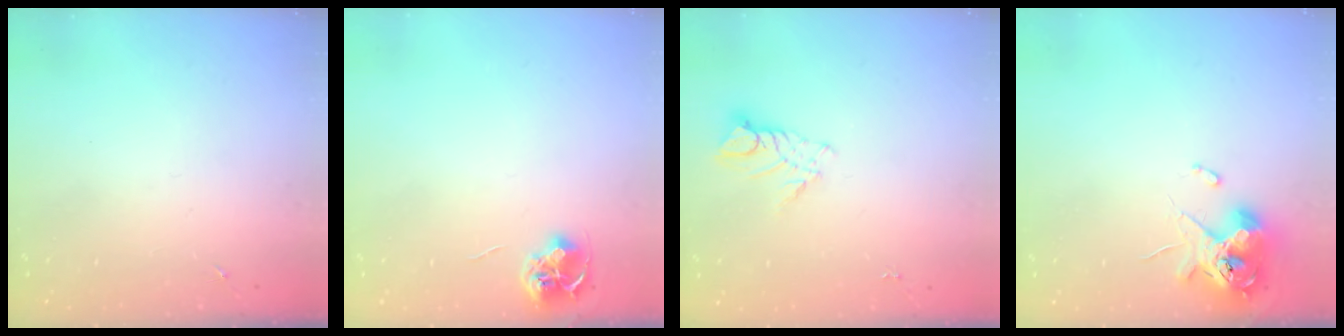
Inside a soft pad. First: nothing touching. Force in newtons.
{"total": 7.1, "press": 7.1, "slide": 0.4}
{"total": 6.7, "press": 6.7, "slide": 0.5}
{"total": 11.9, "press": 11.7, "slide": 2.1}